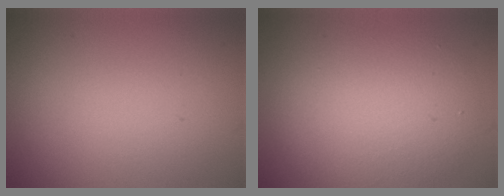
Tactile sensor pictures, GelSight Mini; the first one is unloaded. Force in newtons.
{"total": 6.0, "press": 5.9, "slide": 0.6}